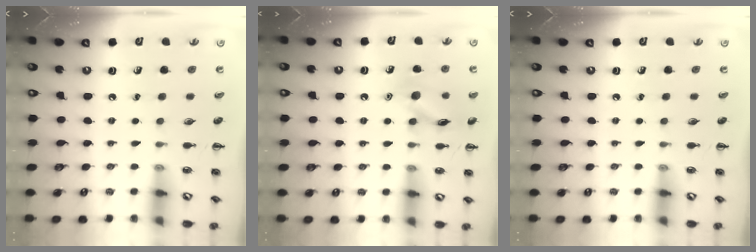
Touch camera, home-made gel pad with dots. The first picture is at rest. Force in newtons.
{"total": 11.8, "press": 11.8, "slide": 0.5}
{"total": 0.0}